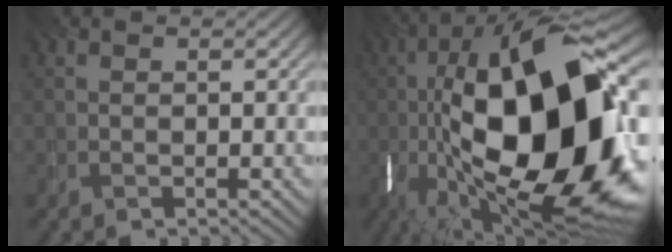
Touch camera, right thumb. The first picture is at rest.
{"total": 22.9, "force": [-2.8, 9.9, 20.5], "torque": [-0.392, 0.000, -0.062]}